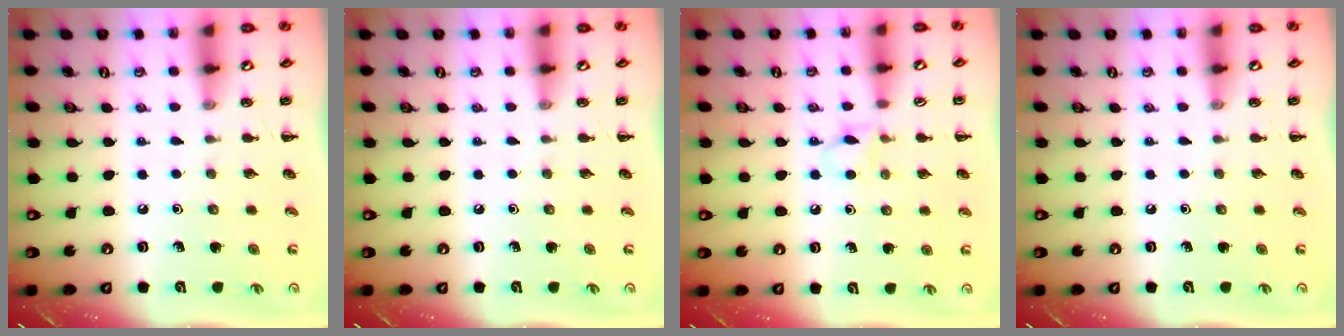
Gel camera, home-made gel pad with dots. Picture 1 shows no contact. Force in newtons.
{"total": 0.0}
{"total": 4.4, "press": 4.0, "slide": 1.7}
{"total": 0.0}